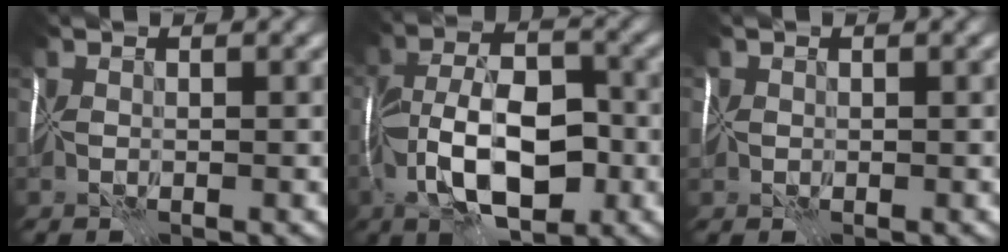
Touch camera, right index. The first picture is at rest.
{"total": 8.4, "force": [-3.5, 3.3, 6.9], "torque": [-0.106, -0.002, -0.069]}
{"total": 0.8, "force": [-0.3, 0.7, 0.0], "torque": [0.007, -0.003, -0.002]}